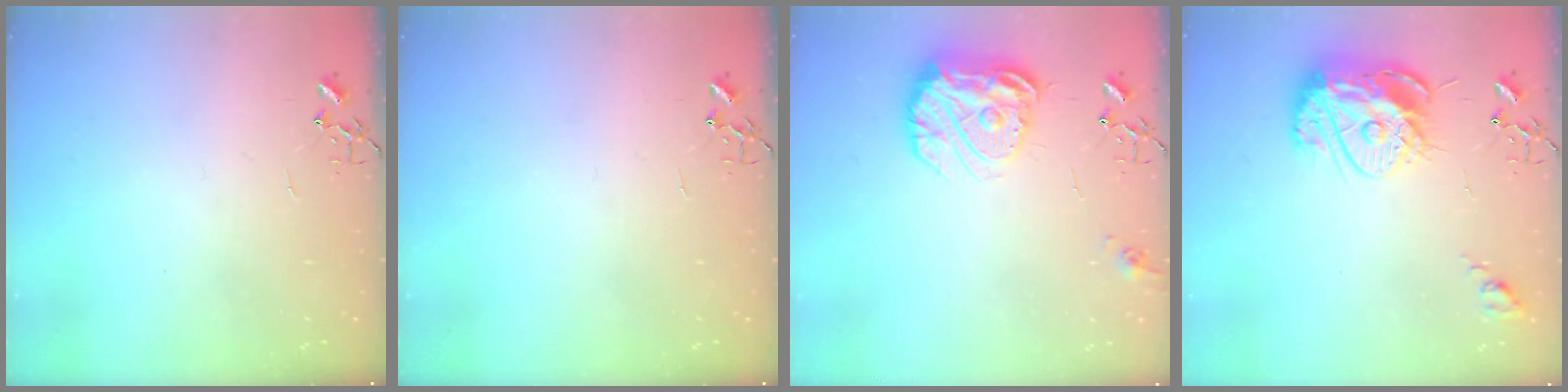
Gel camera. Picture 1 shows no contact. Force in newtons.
{"total": 0.0}
{"total": 15.5, "press": 15.4, "slide": 1.2}
{"total": 15.6, "press": 15.5, "slide": 1.4}